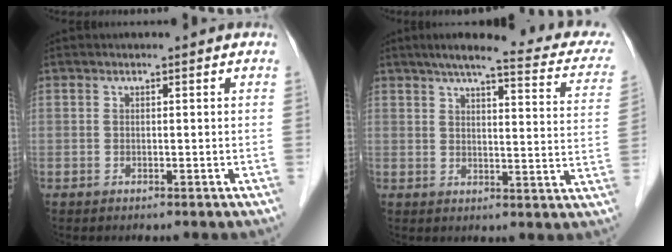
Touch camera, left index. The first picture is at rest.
{"total": 19.8, "force": [16.5, 3.1, 10.5], "torque": [-0.132, 0.005, 0.188]}